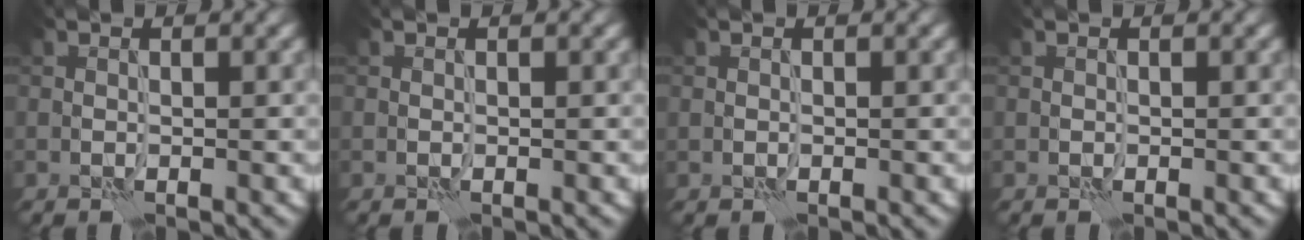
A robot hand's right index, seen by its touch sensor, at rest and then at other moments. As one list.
[{"total": 0.0}, {"total": 0.0}, {"total": 0.0}]